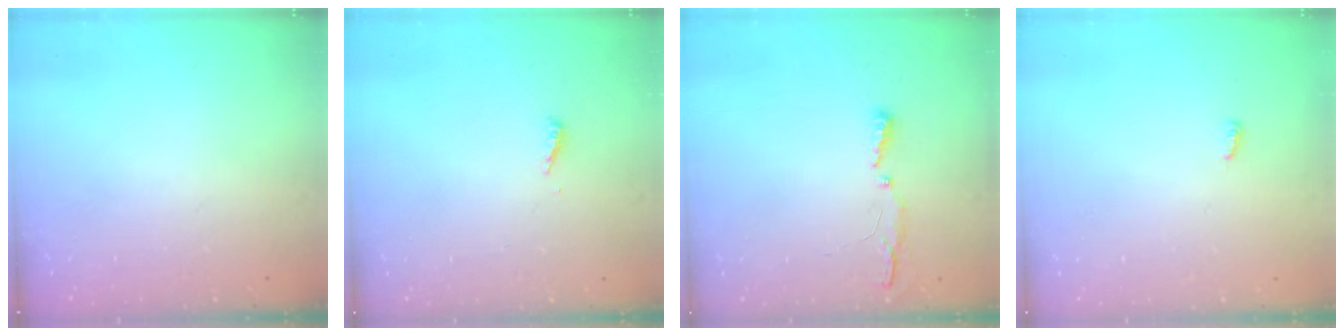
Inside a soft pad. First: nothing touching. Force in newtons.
{"total": 3.6, "press": 3.6, "slide": 0.4}
{"total": 3.5, "press": 3.4, "slide": 0.8}
{"total": 2.9, "press": 2.9, "slide": 0.3}